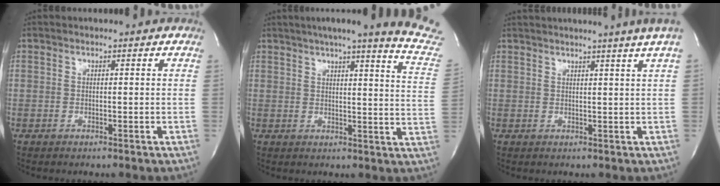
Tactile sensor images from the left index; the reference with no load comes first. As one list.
[{"total": 18.3, "force": [16.0, -0.3, 8.8], "torque": [-0.110, -0.064, 0.173]}, {"total": 6.4, "force": [5.1, -1.9, 3.4], "torque": [-0.042, 0.003, 0.052]}]